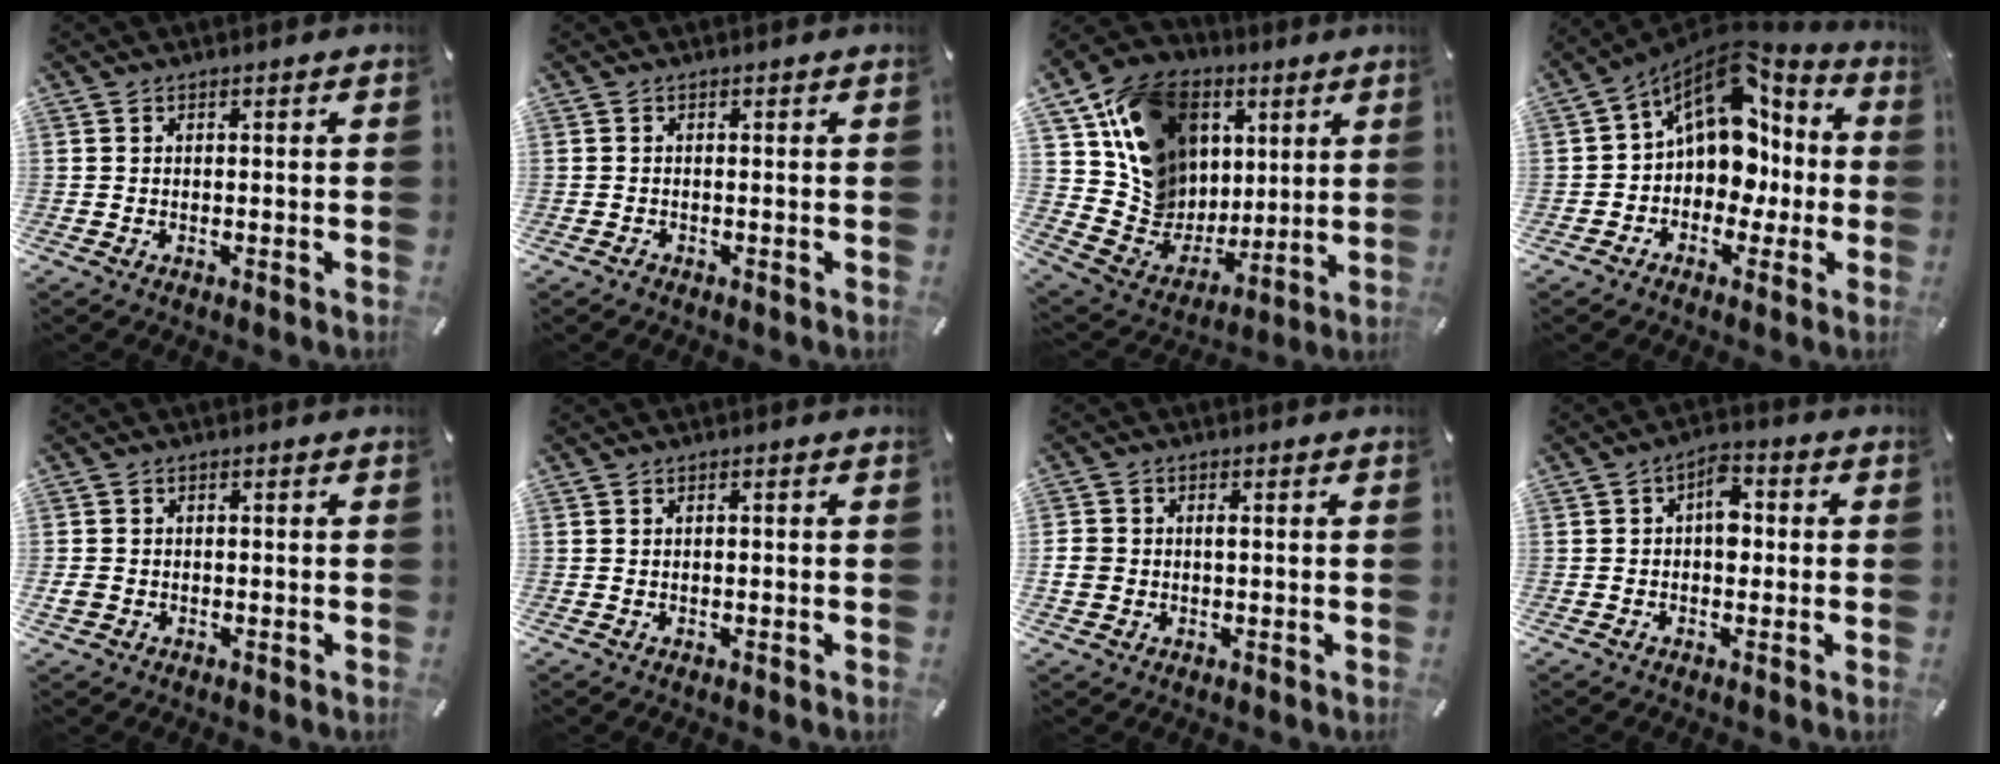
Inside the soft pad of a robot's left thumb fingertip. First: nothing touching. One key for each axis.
{"total": 0.6, "fx": -0.4, "fy": 0.4, "fz": -0.2, "tx": 0.006, "ty": 0.007, "tz": -0.010}
{"total": 17.2, "fx": 6.6, "fy": 14.7, "fz": 6.0, "tx": -0.106, "ty": -0.034, "tz": 0.138}
{"total": 15.8, "fx": 3.9, "fy": 11.7, "fz": 10.0, "tx": -0.161, "ty": -0.032, "tz": 0.072}
{"total": 2.4, "fx": -0.6, "fy": 2.2, "fz": 0.9, "tx": -0.023, "ty": 0.002, "tz": -0.014}
{"total": 0.7, "fx": 0.0, "fy": 0.3, "fz": 0.6, "tx": -0.012, "ty": 0.002, "tz": 0.000}
{"total": 4.0, "fx": 0.0, "fy": 3.4, "fz": 2.1, "tx": -0.040, "ty": 0.003, "tz": -0.003}
{"total": 6.0, "fx": 0.2, "fy": 3.7, "fz": 4.7, "tx": -0.058, "ty": 0.004, "tz": -0.005}